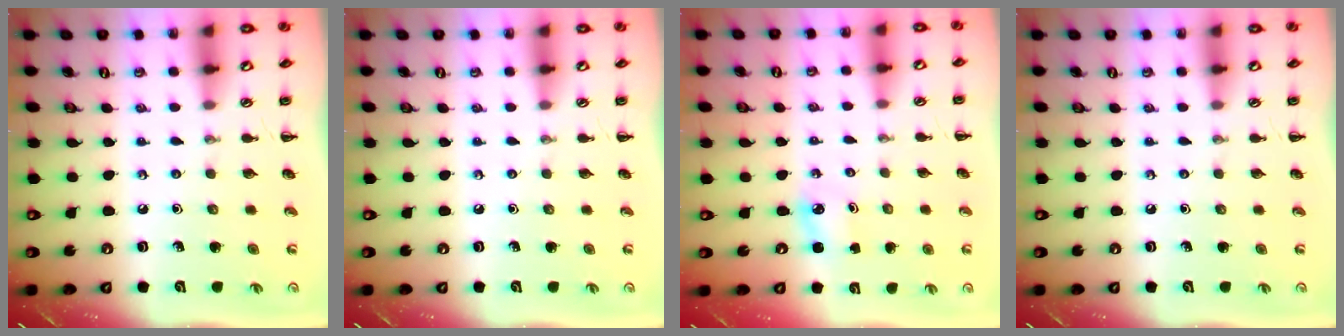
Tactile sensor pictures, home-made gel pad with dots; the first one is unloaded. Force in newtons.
{"total": 0.0}
{"total": 2.6, "press": 2.6, "slide": 0.4}
{"total": 0.0}